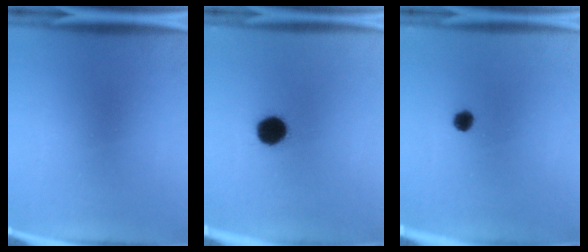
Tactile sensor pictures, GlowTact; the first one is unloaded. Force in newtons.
{"total": 8.6}
{"total": 1.8}